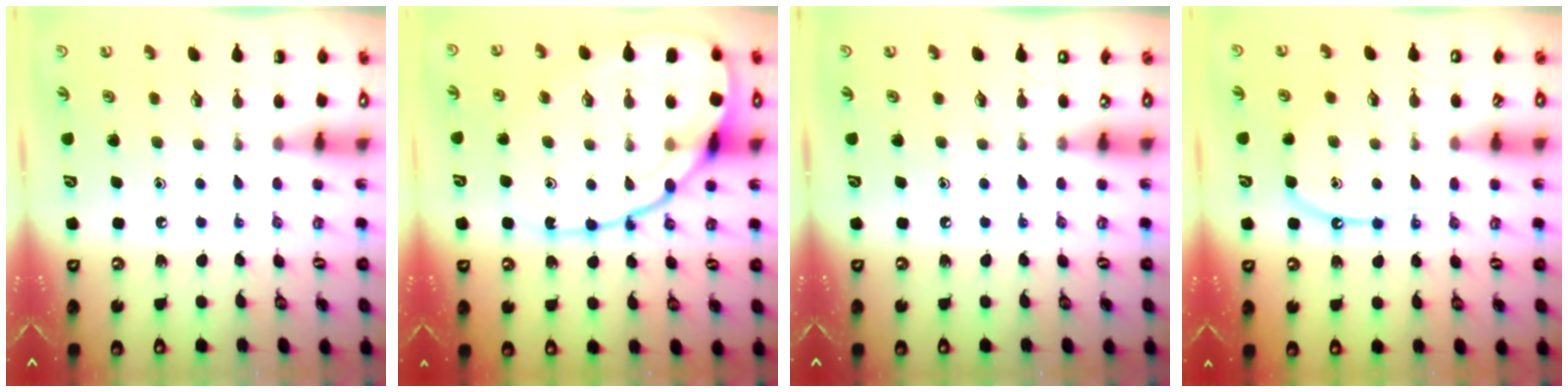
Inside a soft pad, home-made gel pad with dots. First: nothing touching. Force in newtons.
{"total": 17.1, "press": 17.1, "slide": 1.4}
{"total": 0.0}
{"total": 10.3, "press": 10.2, "slide": 0.8}